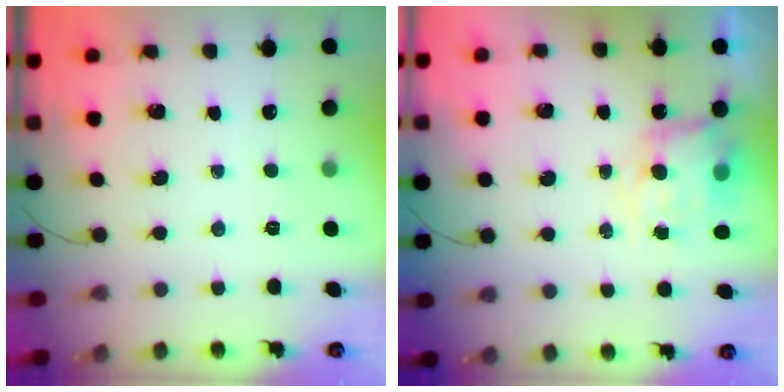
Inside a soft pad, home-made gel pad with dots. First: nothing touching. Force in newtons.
{"total": 8.2, "press": 8.1, "slide": 0.9}